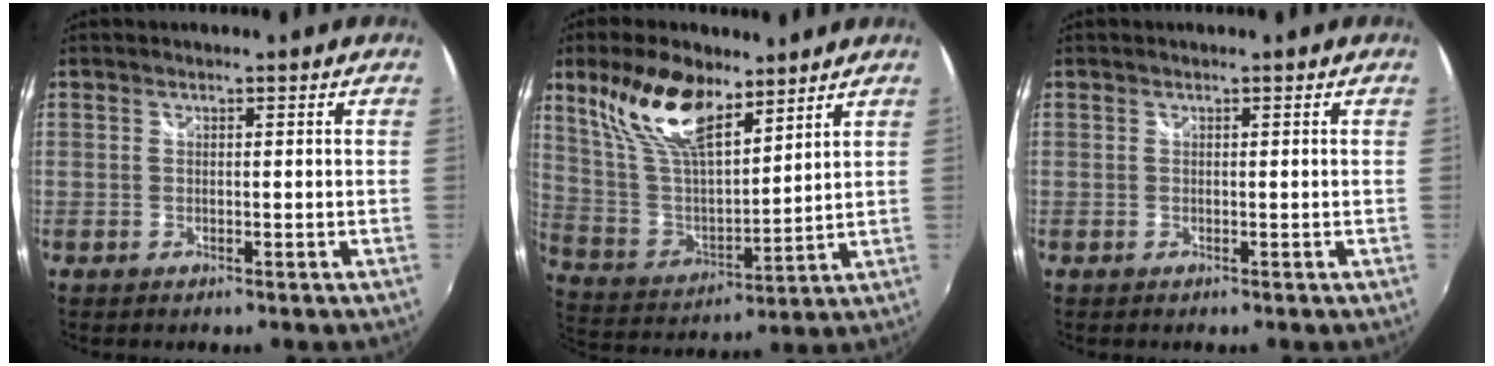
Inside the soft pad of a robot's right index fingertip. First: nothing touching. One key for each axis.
{"total": 16.5, "fx": 10.5, "fy": 6.9, "fz": 10.7, "tx": -0.215, "ty": 0.019, "tz": 0.212}
{"total": 0.0}